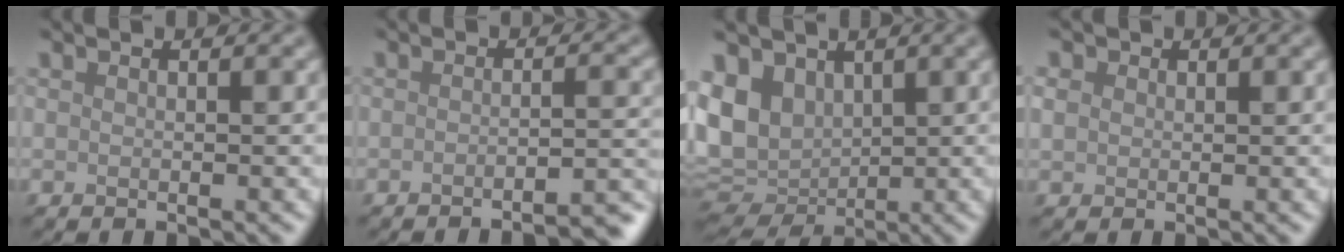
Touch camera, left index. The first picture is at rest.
{"total": 3.9, "force": [-3.1, 0.7, 2.3], "torque": [-0.018, 0.011, -0.042]}
{"total": 8.8, "force": [1.1, 6.9, 5.4], "torque": [-0.099, -0.003, 0.035]}
{"total": 1.3, "force": [0.4, 1.2, 0.4], "torque": [-0.006, 0.002, 0.005]}